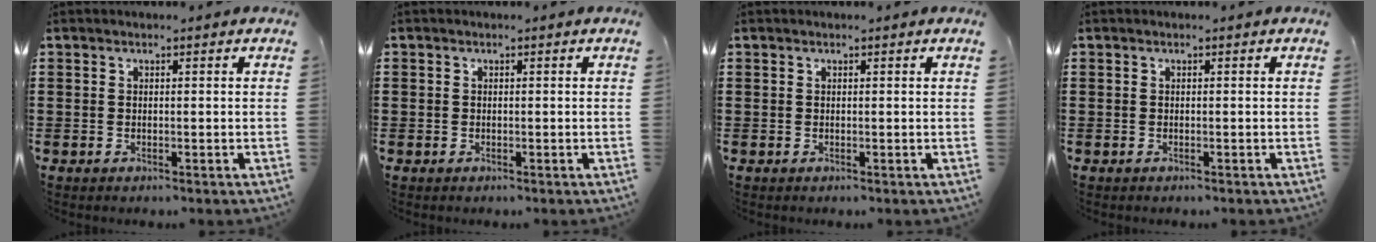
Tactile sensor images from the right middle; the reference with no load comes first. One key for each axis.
{"total": 0.8, "fx": -0.2, "fy": 0.7, "fz": 0.1, "tx": -0.002, "ty": 0.003, "tz": -0.005}
{"total": 0.0}
{"total": 0.0}